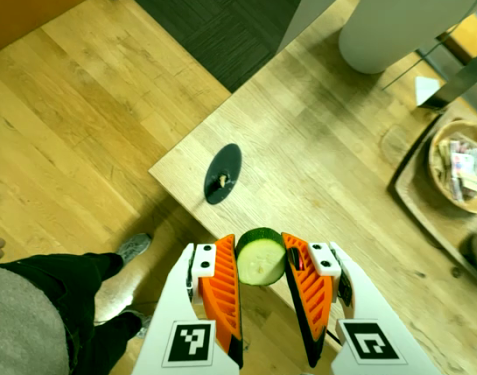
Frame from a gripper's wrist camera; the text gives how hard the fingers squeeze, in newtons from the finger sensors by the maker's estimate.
{"total": 8.8, "left": 9.1, "right": 8.5}